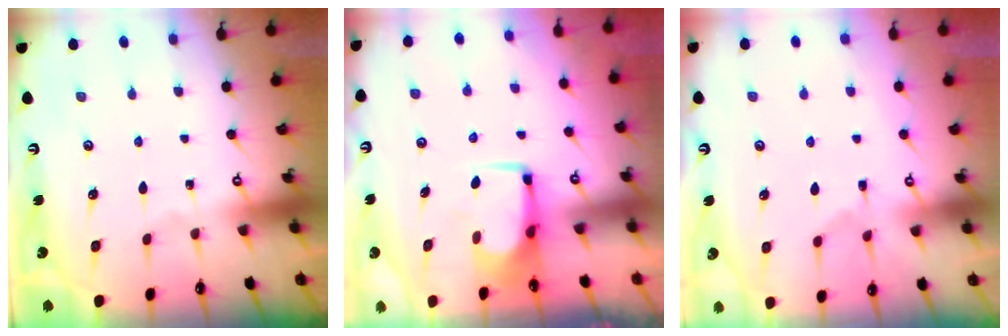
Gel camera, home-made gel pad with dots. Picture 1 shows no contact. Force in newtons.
{"total": 0.8, "press": 0.7, "slide": 0.4}
{"total": 2.4, "press": 2.1, "slide": 1.1}